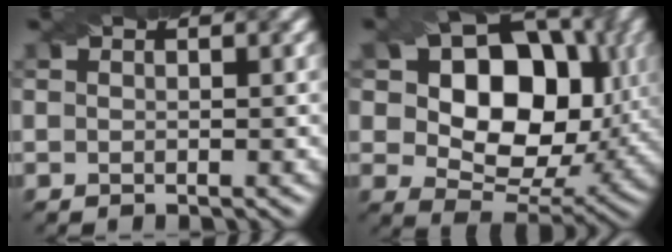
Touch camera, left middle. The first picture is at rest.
{"total": 13.2, "force": [3.1, 8.9, 9.3], "torque": [-0.142, 0.000, 0.050]}